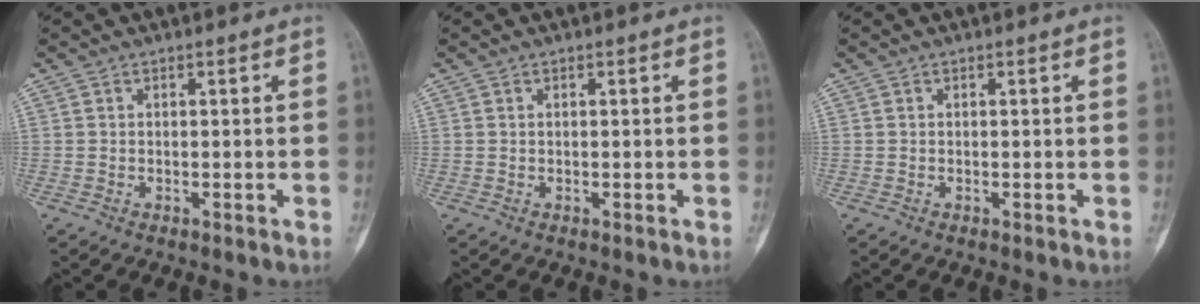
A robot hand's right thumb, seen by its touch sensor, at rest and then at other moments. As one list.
[{"total": 0.0}, {"total": 0.0}]